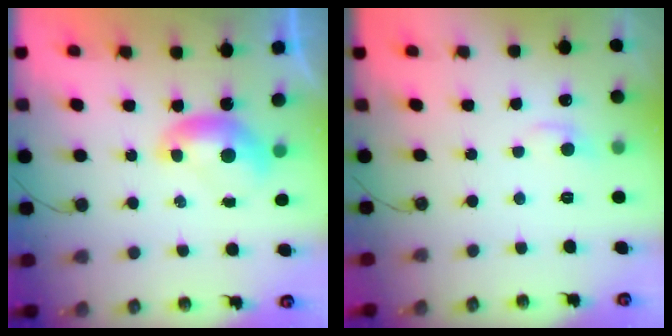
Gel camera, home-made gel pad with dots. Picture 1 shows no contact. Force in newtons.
{"total": 0.8, "press": 0.1, "slide": 0.8}